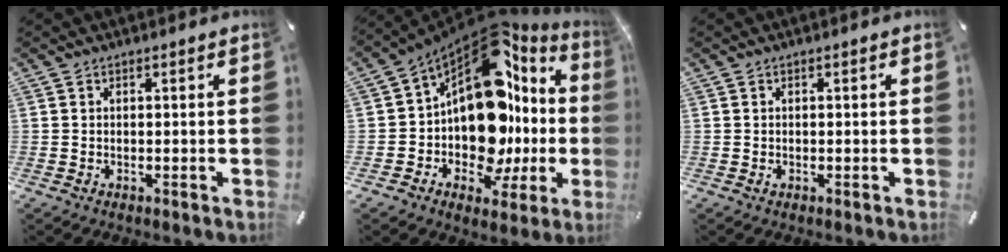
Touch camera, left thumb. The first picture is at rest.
{"total": 18.9, "force": [3.6, 11.0, 15.0], "torque": [-0.255, -0.079, 0.061]}
{"total": 0.5, "force": [-0.2, 0.3, 0.4], "torque": [-0.008, -0.001, -0.003]}